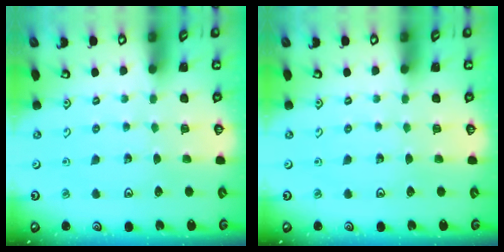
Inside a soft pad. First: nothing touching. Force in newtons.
{"total": 0.0}